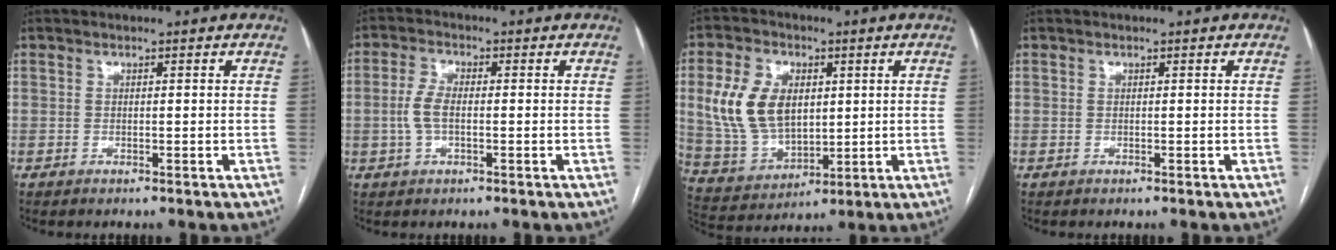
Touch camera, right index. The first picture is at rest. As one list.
[{"total": 4.4, "force": [-0.5, 2.0, 3.9], "torque": [-0.094, 0.008, -0.010]}, {"total": 13.1, "force": [2.8, 8.6, 9.5], "torque": [-0.210, 0.020, 0.066]}, {"total": 0.0}]